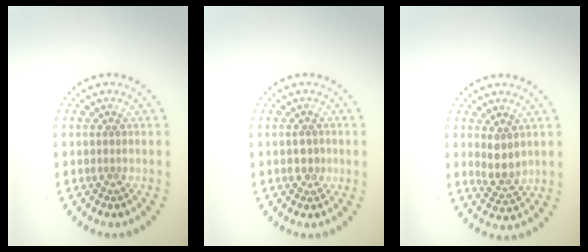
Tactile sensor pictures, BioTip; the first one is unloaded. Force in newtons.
{"total": 1.2, "press": 1.2, "slide": 0.2}
{"total": 2.4, "press": 2.0, "slide": 1.3}